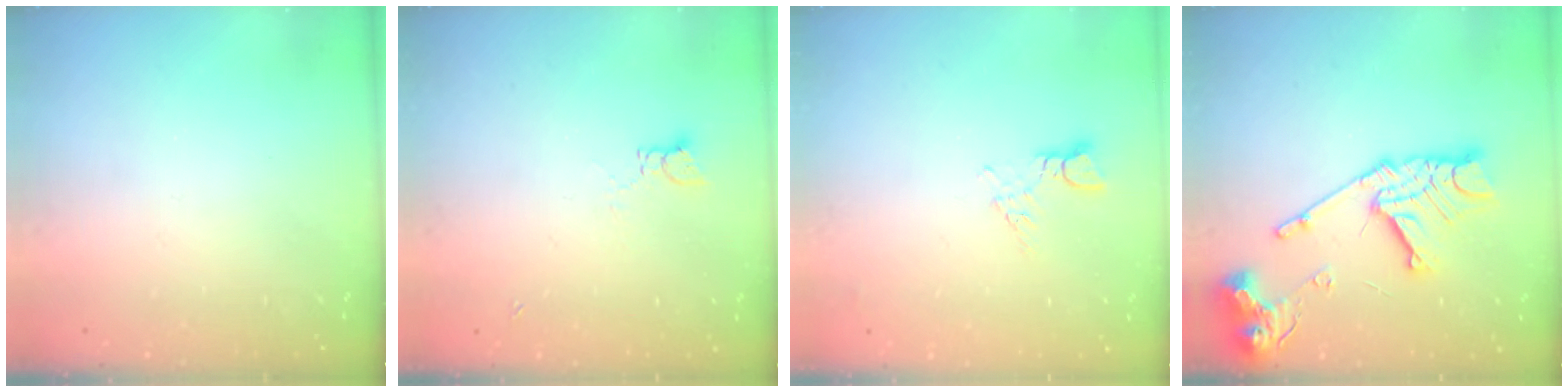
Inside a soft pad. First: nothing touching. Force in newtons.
{"total": 2.8, "press": 2.8, "slide": 0.4}
{"total": 4.0, "press": 4.0, "slide": 0.5}
{"total": 18.5, "press": 18.4, "slide": 2.1}